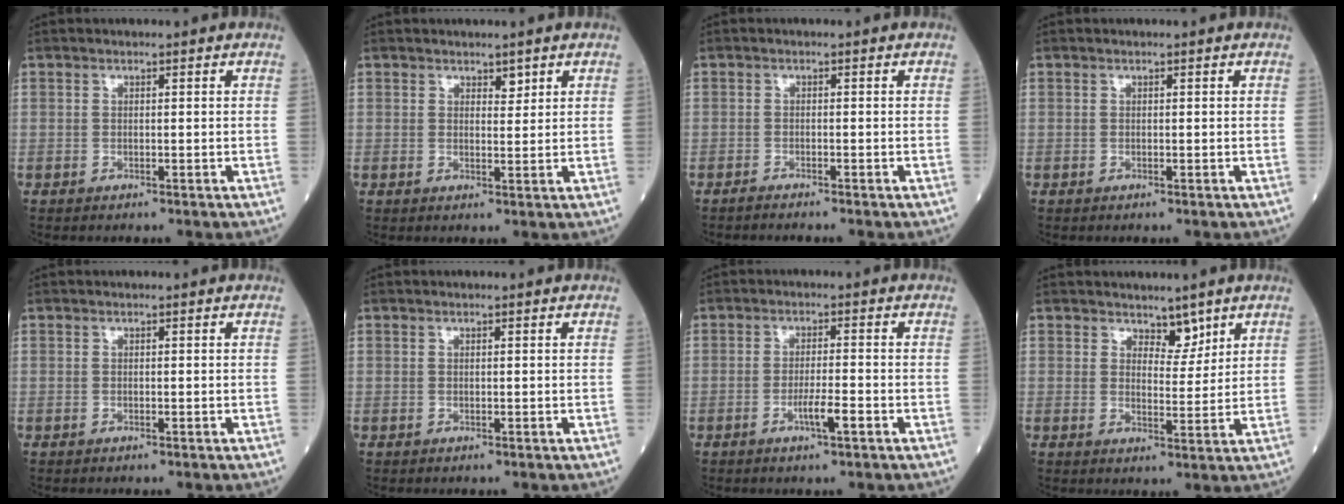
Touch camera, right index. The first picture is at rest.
{"total": 1.5, "force": [1.2, 0.6, 0.7], "torque": [-0.012, -0.005, 0.018]}
{"total": 2.3, "force": [-2.1, -0.4, 0.7], "torque": [-0.021, -0.003, -0.036]}
{"total": 0.0}
{"total": 0.0}
{"total": 0.0}
{"total": 3.7, "force": [-1.6, 0.1, 3.3], "torque": [-0.060, -0.002, -0.030]}
{"total": 3.4, "force": [2.8, 1.5, 1.1], "torque": [-0.015, -0.009, 0.049]}